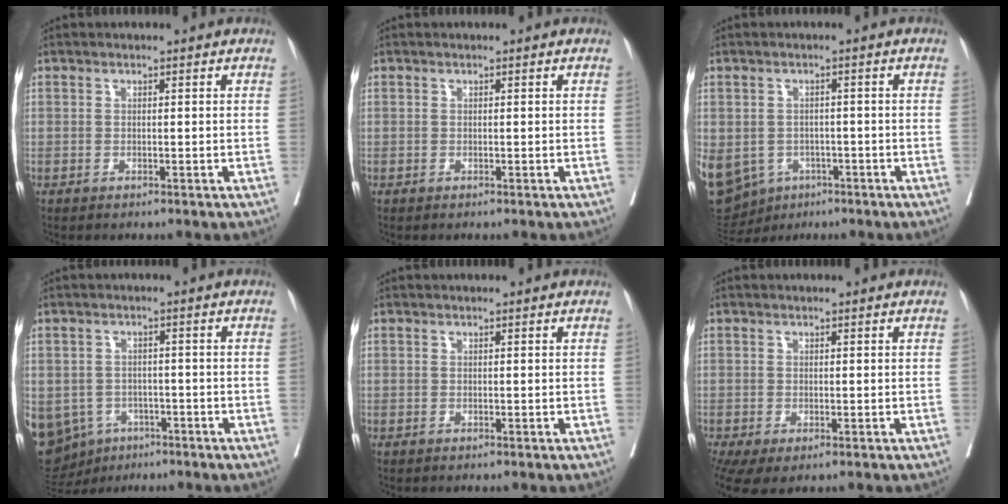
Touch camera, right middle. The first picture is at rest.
{"total": 0.0}
{"total": 25.6, "force": [-9.9, 21.1, 10.4], "torque": [-0.381, -0.015, -0.134]}
{"total": 16.0, "force": [-7.1, 13.1, 5.9], "torque": [-0.181, 0.002, -0.090]}
{"total": 0.0}
{"total": 5.3, "force": [-2.7, 2.4, 3.8], "torque": [-0.078, -0.018, -0.043]}